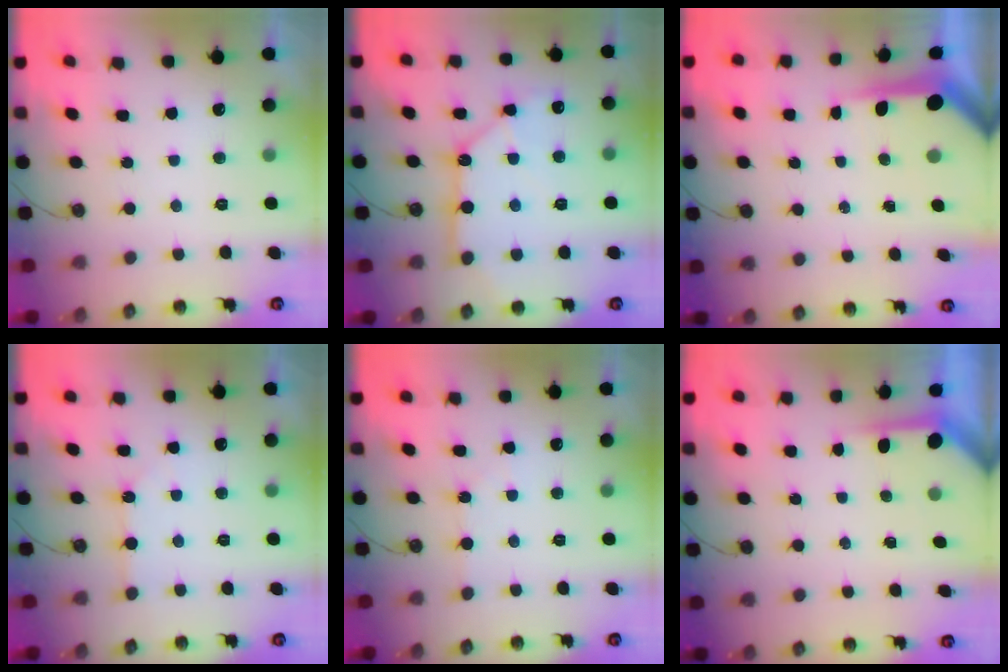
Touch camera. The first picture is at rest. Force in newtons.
{"total": 10.8, "press": 10.7, "slide": 1.4}
{"total": 6.5, "press": 6.5, "slide": 0.6}
{"total": 2.1, "press": 2.1, "slide": 0.4}
{"total": 2.9, "press": 2.8, "slide": 0.5}
{"total": 3.7, "press": 3.7, "slide": 0.3}